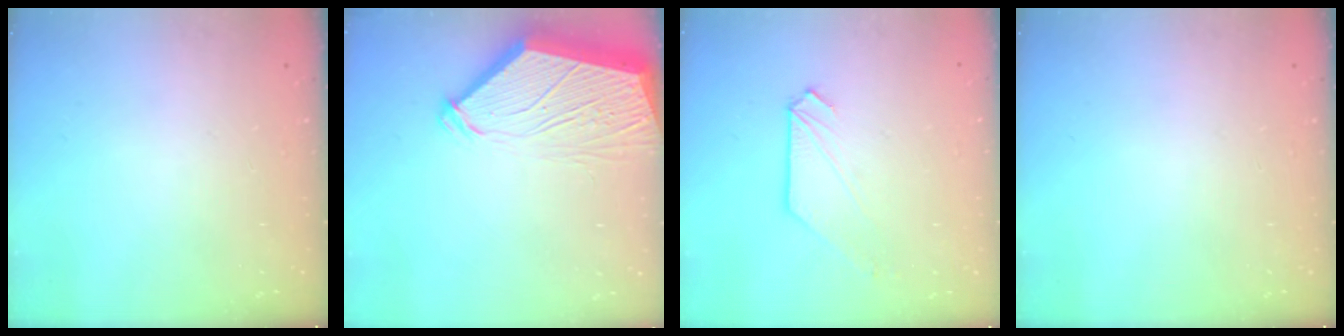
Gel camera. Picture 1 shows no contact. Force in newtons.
{"total": 9.6, "press": 9.5, "slide": 1.3}
{"total": 1.1, "press": 1.1, "slide": 0.1}
{"total": 0.0}